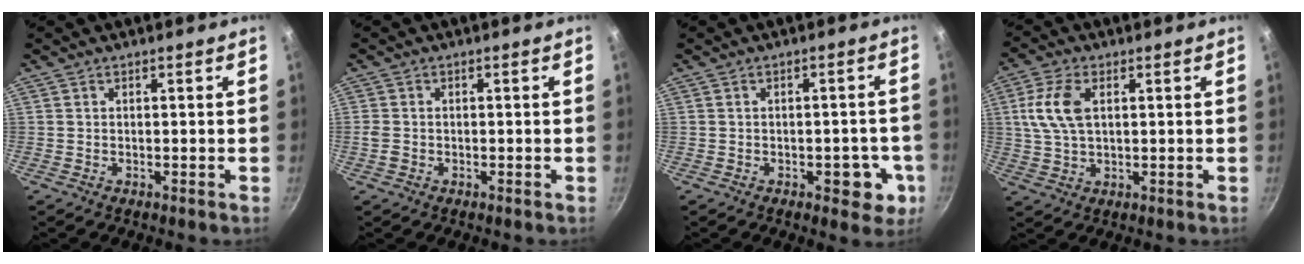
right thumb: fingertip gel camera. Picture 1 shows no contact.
{"total": 2.1, "force": [-0.5, 1.7, 1.0], "torque": [-0.020, 0.002, -0.011]}
{"total": 6.2, "force": [-2.1, 3.5, 4.7], "torque": [-0.027, 0.013, -0.021]}
{"total": 8.5, "force": [1.9, 4.8, 6.7], "torque": [-0.136, 0.007, 0.035]}